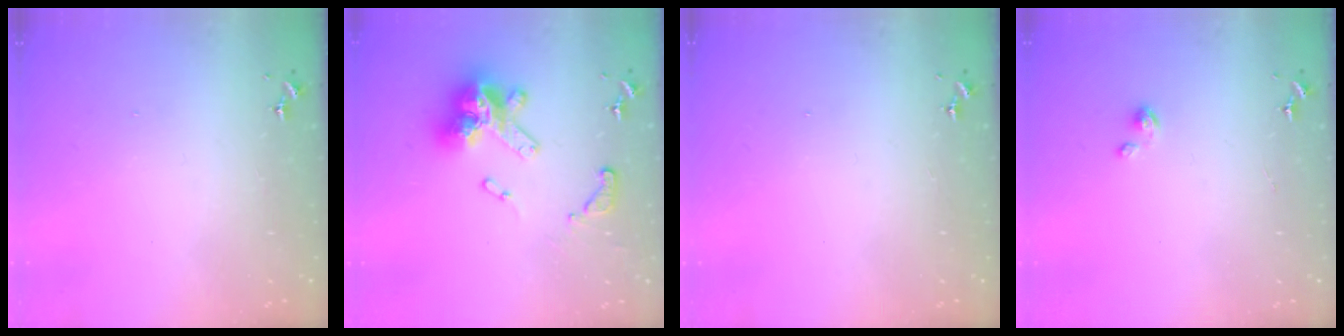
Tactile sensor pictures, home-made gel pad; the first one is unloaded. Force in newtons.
{"total": 16.9, "press": 16.8, "slide": 1.8}
{"total": 0.0}
{"total": 2.7, "press": 2.7, "slide": 0.2}